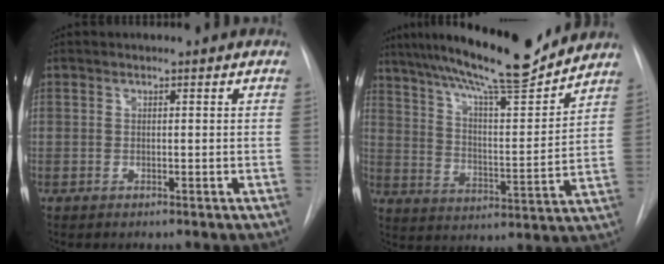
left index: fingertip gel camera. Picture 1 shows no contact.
{"total": 18.6, "force": [16.0, 1.2, 9.2], "torque": [-0.155, 0.003, 0.250]}